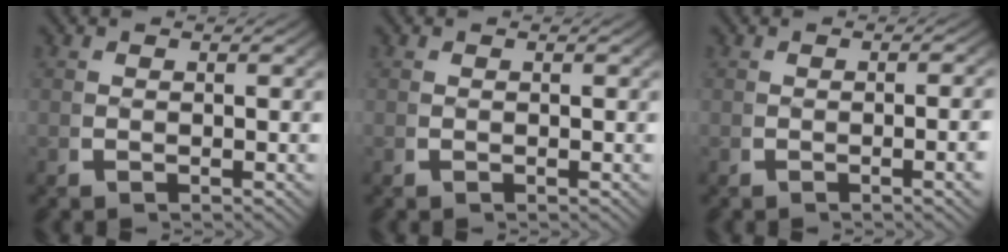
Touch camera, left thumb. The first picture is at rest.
{"total": 0.0}
{"total": 2.1, "force": [-0.4, 0.2, 2.0], "torque": [-0.030, 0.006, -0.008]}